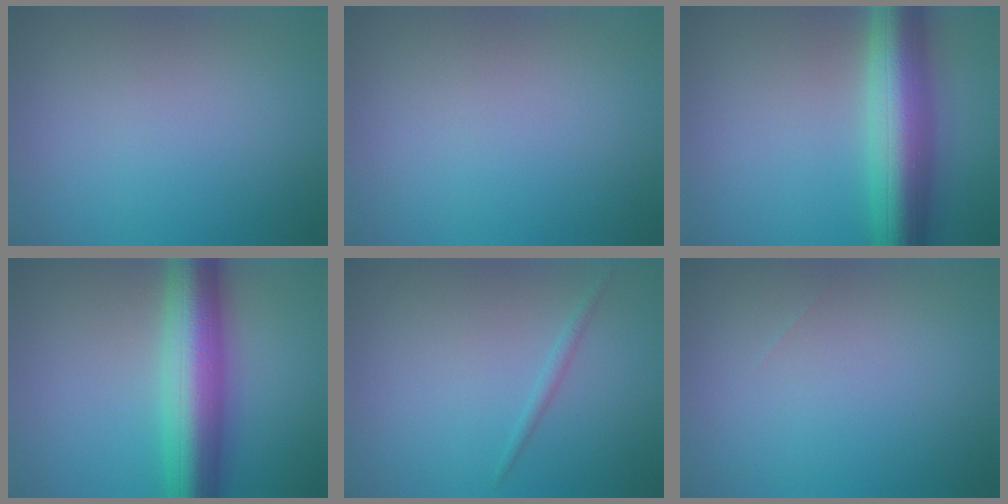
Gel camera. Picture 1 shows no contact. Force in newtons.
{"total": 0.0}
{"total": 9.8, "press": 9.8, "slide": 0.3}
{"total": 10.1, "press": 10.1, "slide": 0.1}
{"total": 0.9, "press": 0.9, "slide": 0.0}
{"total": 0.0}